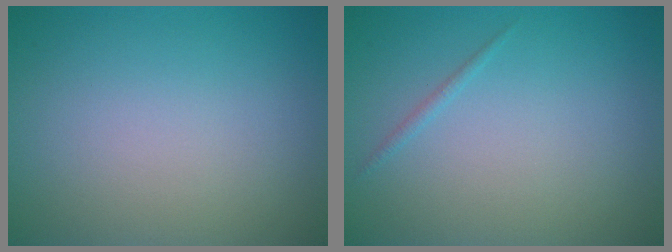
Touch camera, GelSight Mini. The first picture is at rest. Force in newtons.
{"total": 0.6, "press": 0.6, "slide": 0.0}